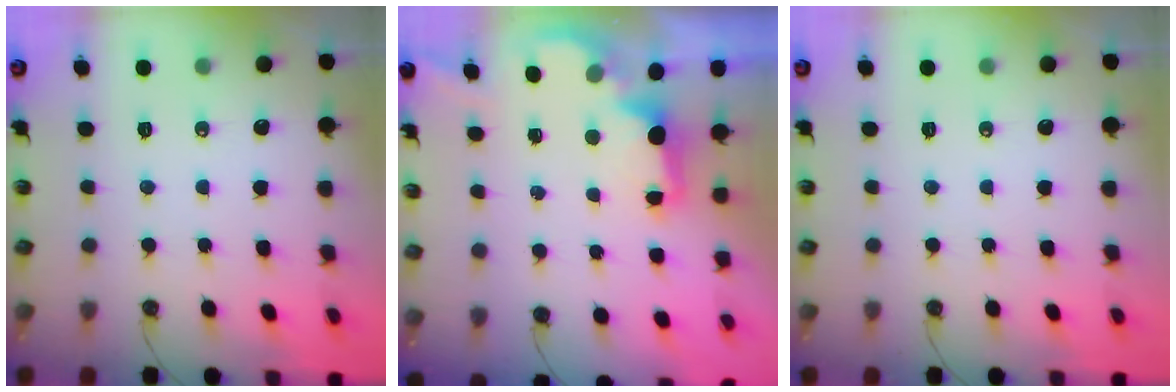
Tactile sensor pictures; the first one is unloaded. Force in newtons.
{"total": 2.0, "press": 1.9, "slide": 0.8}
{"total": 0.0}